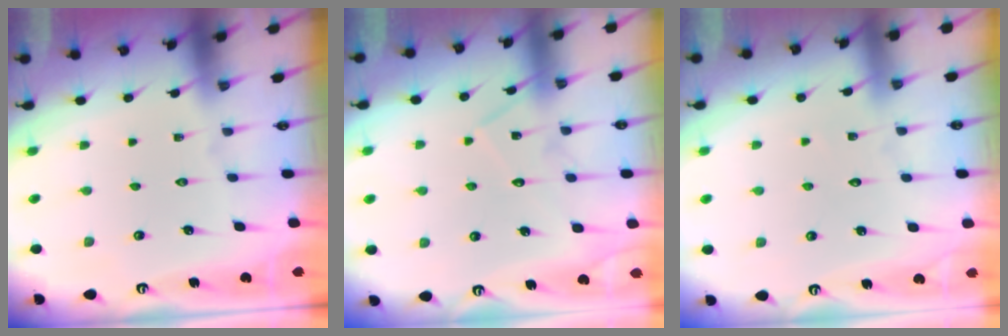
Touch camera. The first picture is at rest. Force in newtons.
{"total": 11.1, "press": 11.1, "slide": 0.7}
{"total": 2.9, "press": 2.9, "slide": 0.3}